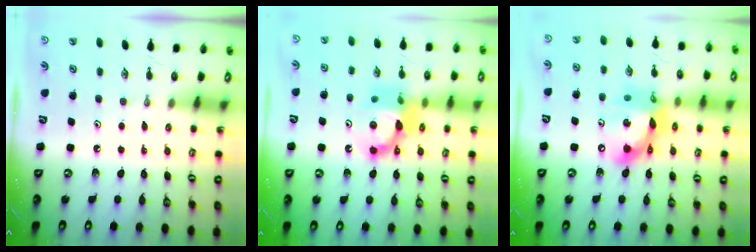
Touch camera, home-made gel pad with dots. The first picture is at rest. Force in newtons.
{"total": 12.5, "press": 12.4, "slide": 1.4}
{"total": 14.6, "press": 14.6, "slide": 1.6}